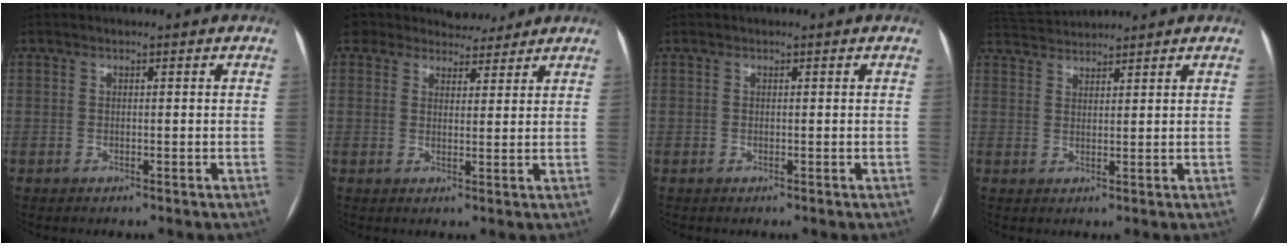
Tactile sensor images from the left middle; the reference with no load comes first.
{"total": 8.1, "force": [7.5, 2.9, 0.7], "torque": [0.003, 0.014, 0.104]}
{"total": 0.0}
{"total": 4.8, "force": [4.8, -0.3, 0.3], "torque": [-0.012, 0.028, 0.092]}